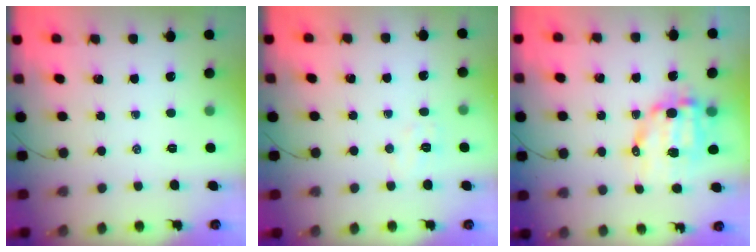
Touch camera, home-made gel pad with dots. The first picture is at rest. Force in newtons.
{"total": 5.3, "press": 5.2, "slide": 1.1}
{"total": 10.5, "press": 10.3, "slide": 2.2}